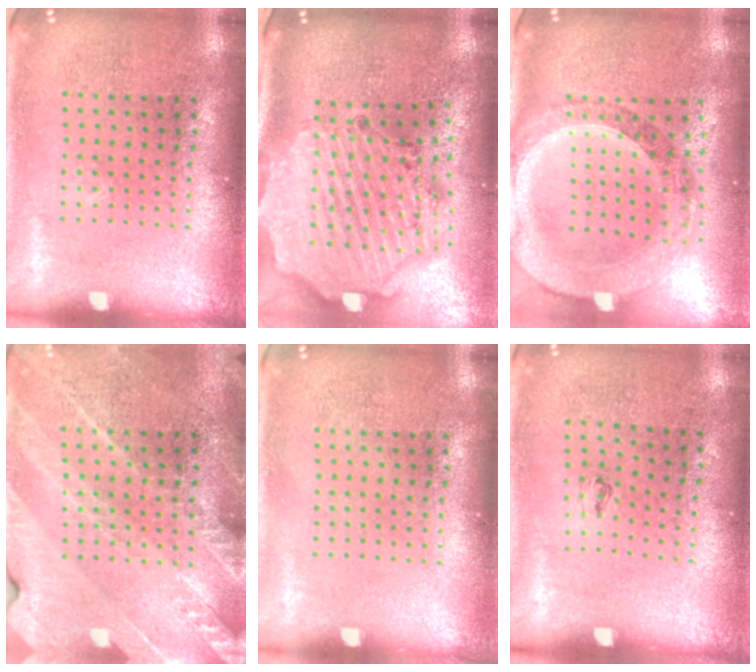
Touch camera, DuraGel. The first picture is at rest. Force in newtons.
{"total": 2.9, "press": 2.6, "slide": 1.2}
{"total": 1.6, "press": 1.5, "slide": 0.6}
{"total": 2.6, "press": 2.5, "slide": 0.6}
{"total": 0.0}
{"total": 0.6, "press": 0.2, "slide": 0.5}